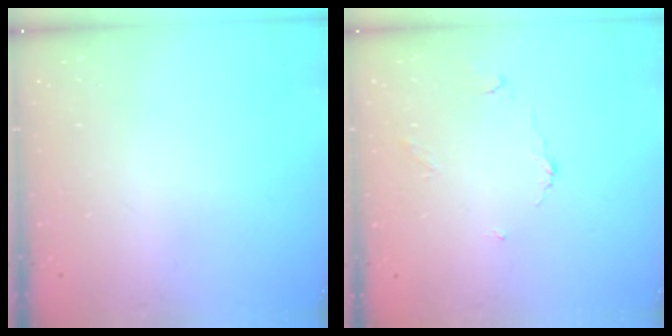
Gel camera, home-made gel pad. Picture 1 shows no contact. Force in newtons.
{"total": 3.1, "press": 3.1, "slide": 0.4}